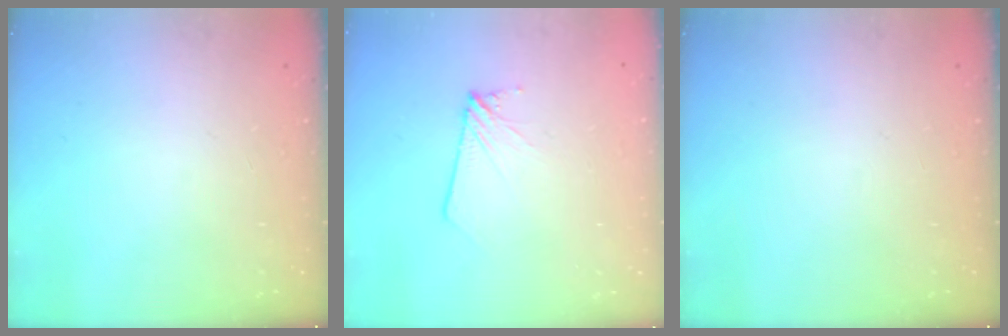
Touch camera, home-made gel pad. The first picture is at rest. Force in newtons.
{"total": 2.8, "press": 2.8, "slide": 0.4}
{"total": 0.0}